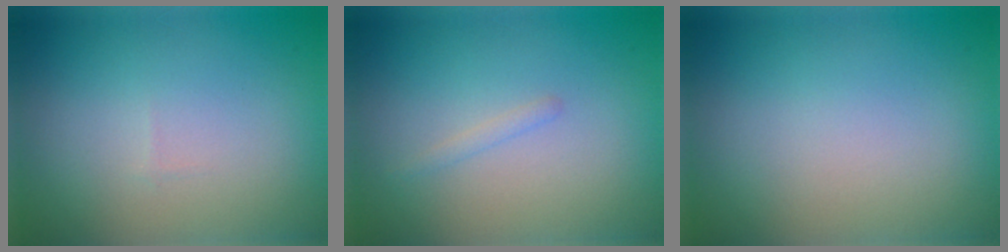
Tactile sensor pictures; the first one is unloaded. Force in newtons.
{"total": 0.6, "press": 0.6, "slide": 0.0}
{"total": 0.0}